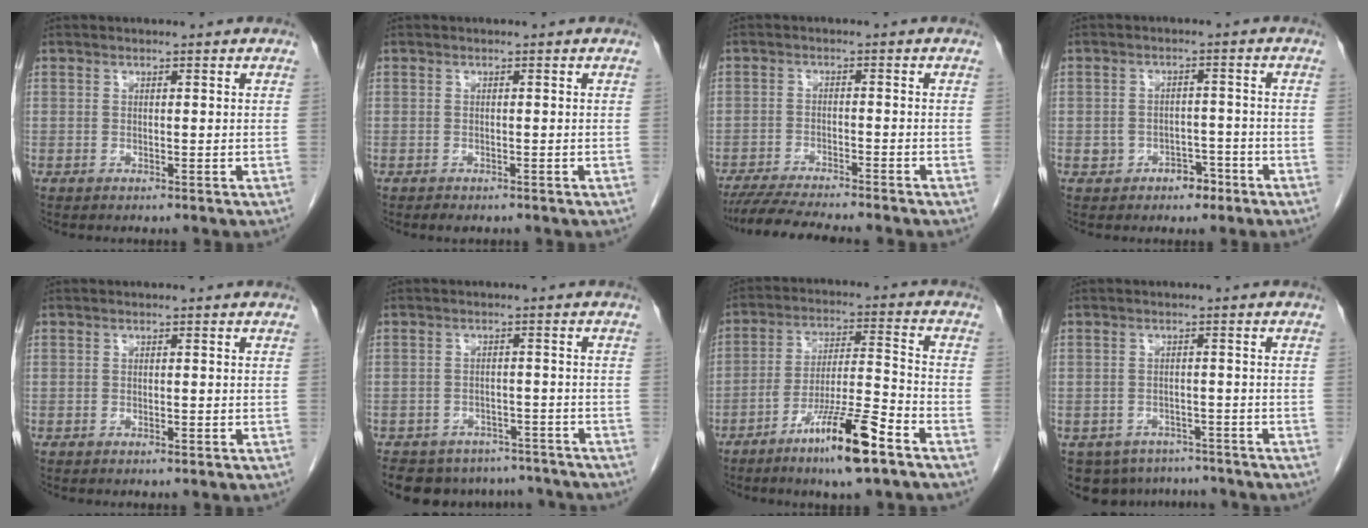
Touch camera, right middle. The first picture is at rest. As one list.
[{"total": 1.0, "force": [-0.8, 0.5, 0.5], "torque": [-0.009, -0.001, -0.009]}, {"total": 9.4, "force": [-8.3, 0.0, 4.3], "torque": [-0.067, -0.021, -0.133]}, {"total": 3.8, "force": [-2.0, 2.8, 1.6], "torque": [-0.016, 0.016, -0.023]}, {"total": 1.0, "force": [-0.6, 0.3, 0.7], "torque": [-0.013, 0.000, -0.007]}, {"total": 13.2, "force": [-11.4, 6.0, 3.0], "torque": [-0.052, 0.009, -0.134]}, {"total": 12.6, "force": [-7.8, 0.6, 9.8], "torque": [-0.176, -0.015, -0.140]}, {"total": 9.3, "force": [-7.6, 5.1, 1.6], "torque": [-0.027, 0.006, -0.091]}]